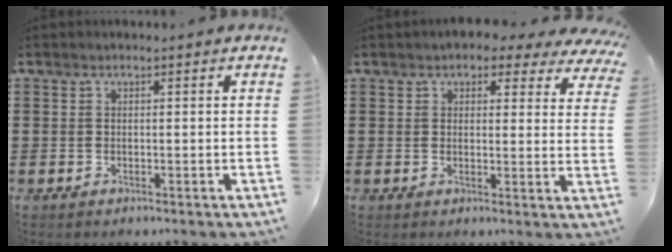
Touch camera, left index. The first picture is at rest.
{"total": 3.6, "force": [3.0, 1.4, 1.5], "torque": [-0.033, -0.006, 0.052]}